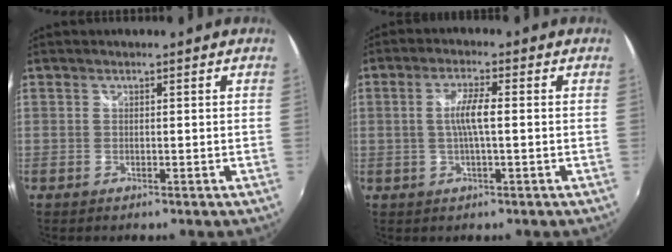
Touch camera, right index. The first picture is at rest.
{"total": 4.7, "force": [-0.1, 0.5, 4.7], "torque": [-0.089, 0.001, 0.000]}